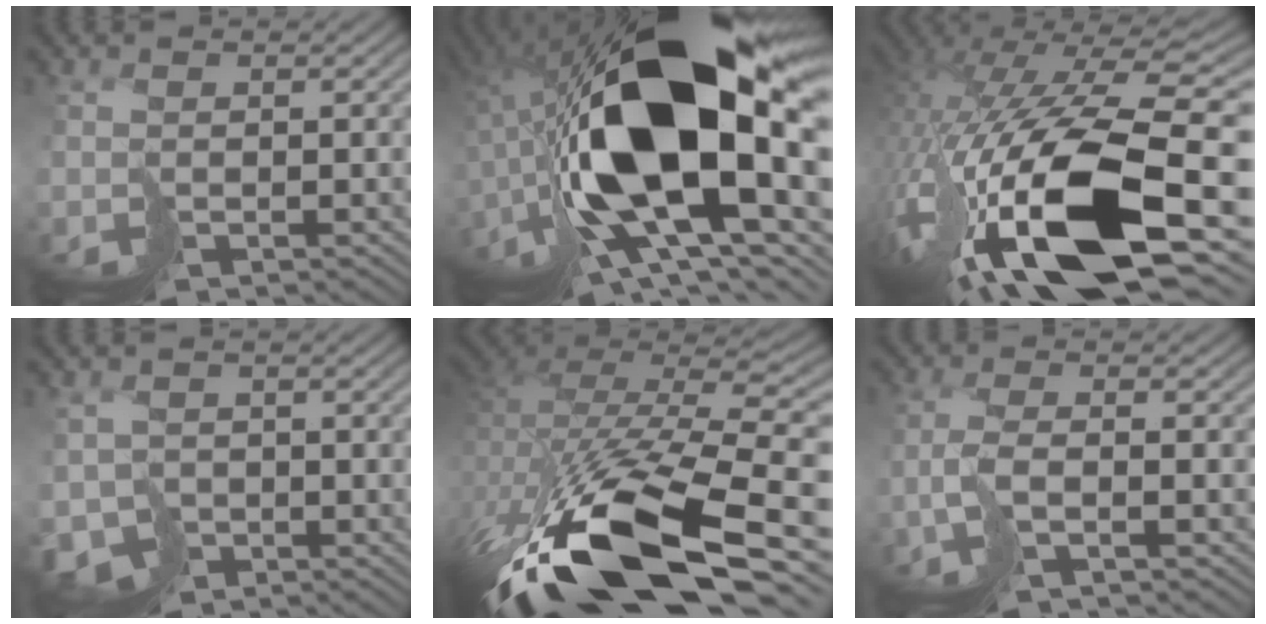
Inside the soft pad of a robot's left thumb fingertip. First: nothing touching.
{"total": 21.3, "force": [0.0, 10.4, 18.7], "torque": [-0.375, -0.009, -0.008]}
{"total": 20.3, "force": [-5.6, 9.8, 16.9], "torque": [-0.364, -0.055, -0.083]}
{"total": 3.8, "force": [-1.3, 3.2, 1.5], "torque": [-0.035, -0.012, -0.024]}
{"total": 16.5, "force": [-7.9, 7.8, 12.2], "torque": [-0.267, -0.046, -0.118]}
{"total": 2.8, "force": [-0.6, 0.4, 2.7], "torque": [-0.054, 0.002, -0.027]}